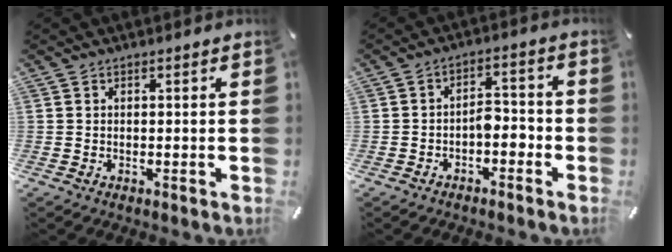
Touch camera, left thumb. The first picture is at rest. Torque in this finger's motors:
{"motor_torque": [0.53, 1.56, 0.50, 0.37, 0.01]}